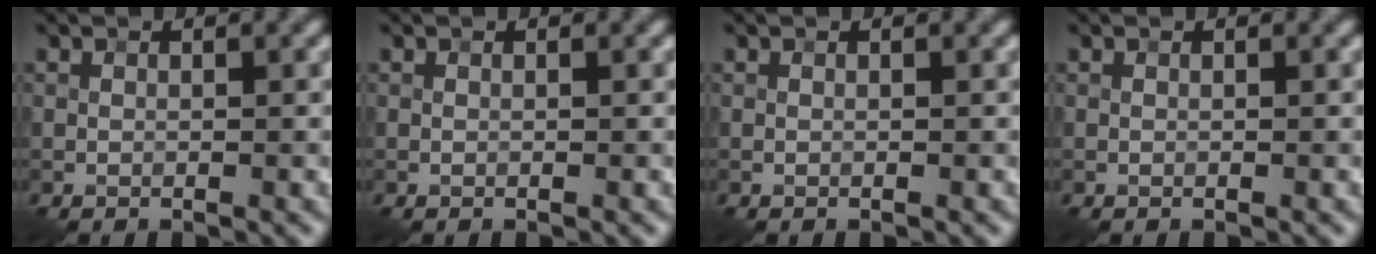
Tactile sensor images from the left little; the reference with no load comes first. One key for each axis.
{"total": 0.0}
{"total": 0.0}
{"total": 0.0}